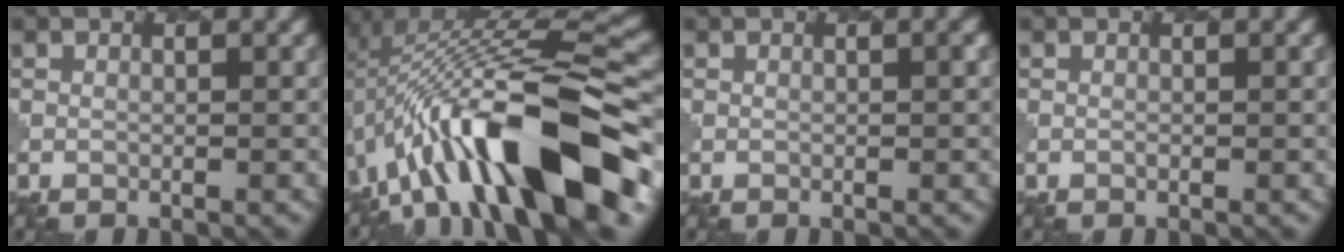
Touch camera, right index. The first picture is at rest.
{"total": 15.8, "force": [-4.6, 5.2, 14.2], "torque": [-0.227, 0.031, -0.069]}
{"total": 0.6, "force": [0.0, 0.1, 0.6], "torque": [-0.004, 0.003, -0.002]}
{"total": 0.0}